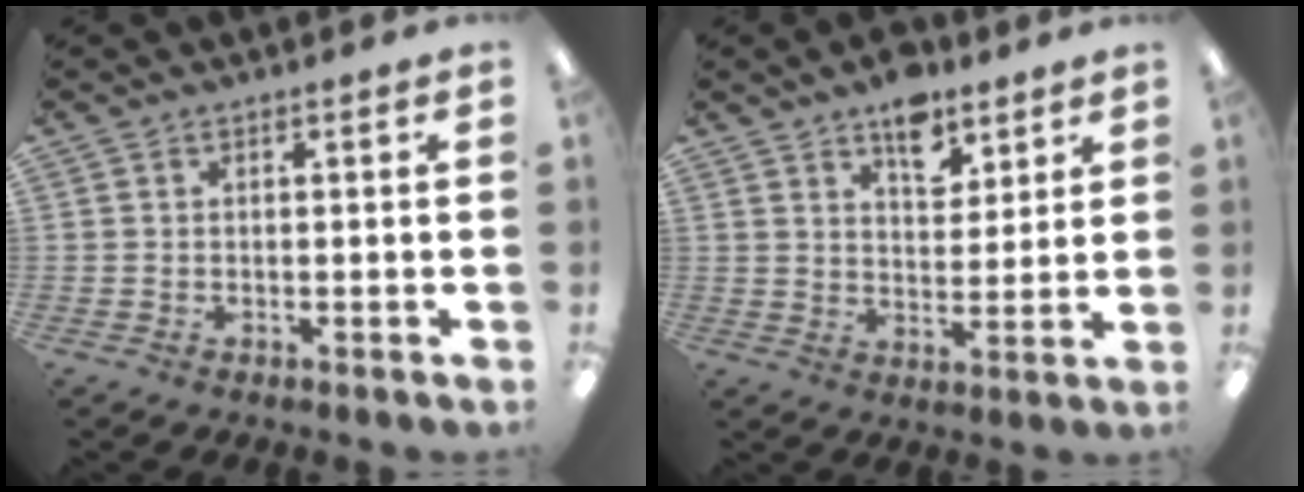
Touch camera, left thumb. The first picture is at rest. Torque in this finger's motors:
{"motor_torque": [0.93, 0.85, 0.90, -0.29, 0.01]}